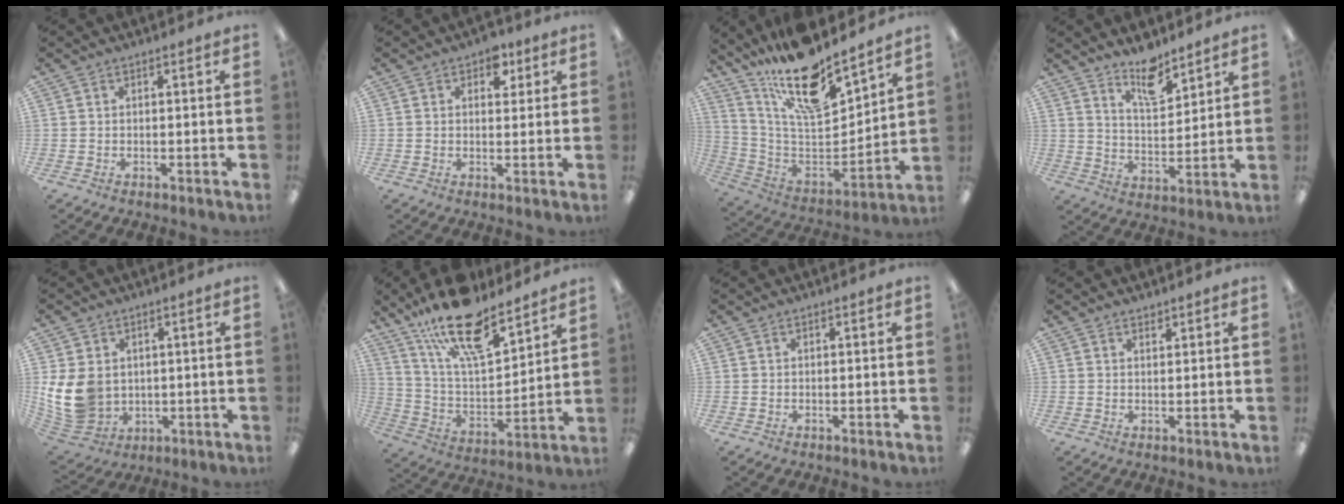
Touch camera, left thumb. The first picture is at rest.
{"total": 4.5, "force": [2.6, 2.9, 2.3], "torque": [-0.018, -0.004, 0.041]}
{"total": 19.0, "force": [15.8, 4.7, 9.5], "torque": [-0.182, -0.111, 0.272]}
{"total": 9.6, "force": [8.0, 3.1, 4.4], "torque": [-0.059, -0.055, 0.139]}
{"total": 11.9, "force": [1.1, 9.9, 6.7], "torque": [-0.172, -0.007, 0.026]}
{"total": 20.6, "force": [14.7, 7.5, 12.4], "torque": [-0.213, -0.084, 0.254]}
{"total": 0.0}
{"total": 1.4, "force": [1.3, 0.3, 0.1], "torque": [0.005, -0.006, 0.024]}